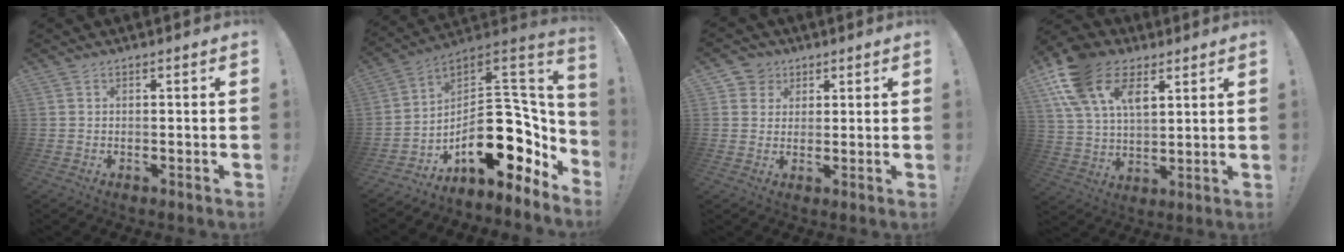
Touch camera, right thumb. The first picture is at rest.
{"total": 21.4, "force": [-4.8, 12.0, 17.0], "torque": [-0.240, -0.003, -0.064]}
{"total": 4.8, "force": [2.1, 4.3, 0.6], "torque": [-0.004, -0.013, 0.039]}
{"total": 18.1, "force": [9.4, 11.2, 10.6], "torque": [-0.213, -0.040, 0.176]}